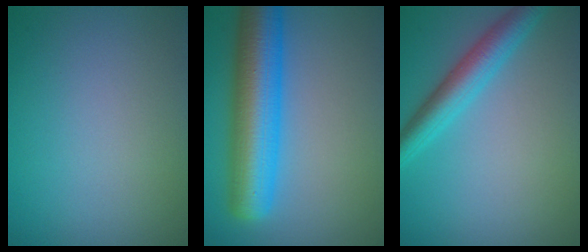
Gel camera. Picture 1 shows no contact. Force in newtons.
{"total": 8.8, "press": 8.8, "slide": 0.2}
{"total": 4.2, "press": 4.2, "slide": 0.1}